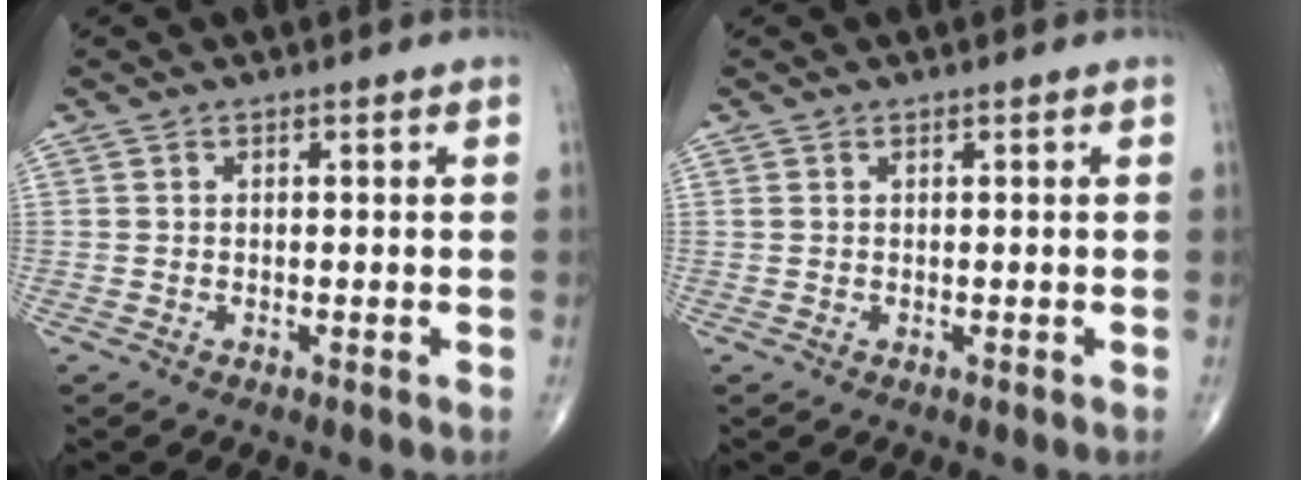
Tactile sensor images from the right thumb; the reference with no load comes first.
{"total": 0.5, "force": [0.3, 0.3, 0.3], "torque": [-0.007, 0.006, 0.009]}